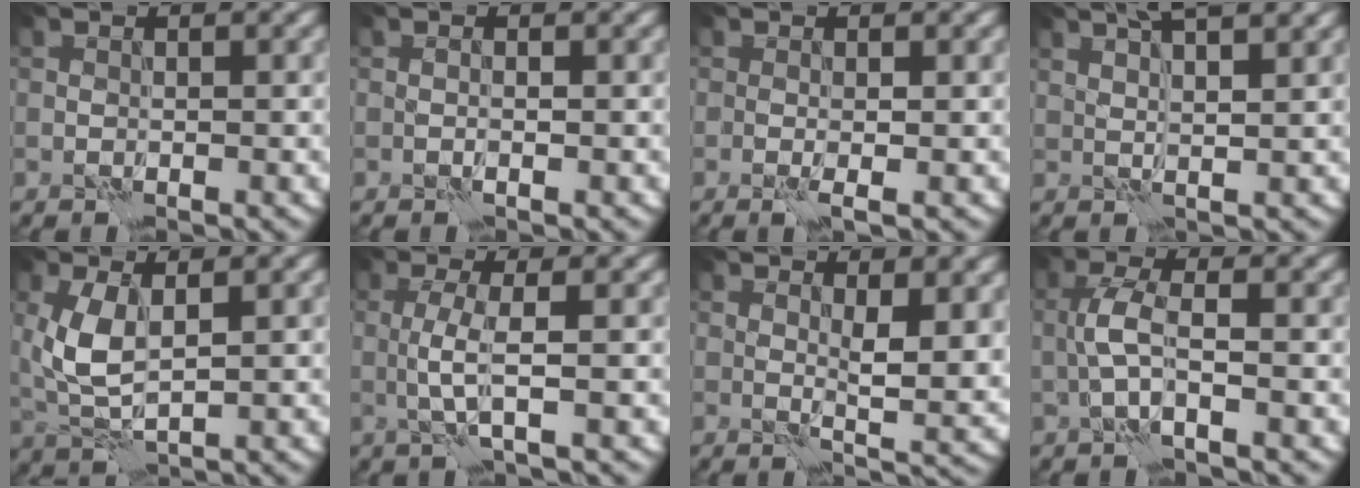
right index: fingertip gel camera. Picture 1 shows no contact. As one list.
[{"total": 0.6, "force": [-0.1, 0.2, 0.6], "torque": [-0.014, -0.002, -0.002]}, {"total": 1.3, "force": [-0.3, 0.2, 1.2], "torque": [-0.026, -0.005, -0.007]}, {"total": 5.5, "force": [3.5, 1.6, 3.9], "torque": [-0.047, 0.023, 0.035]}, {"total": 4.8, "force": [0.7, 2.2, 4.2], "torque": [-0.104, 0.000, 0.017]}, {"total": 2.8, "force": [-0.1, 0.4, 2.8], "torque": [-0.061, -0.002, -0.004]}, {"total": 3.8, "force": [1.1, 1.1, 3.5], "torque": [-0.059, -0.007, 0.021]}, {"total": 2.9, "force": [-0.5, 0.7, 2.7], "torque": [-0.062, 0.008, -0.015]}]